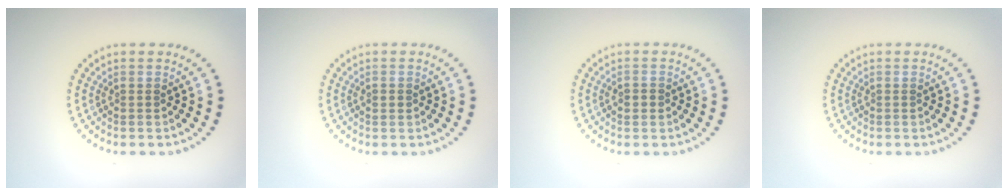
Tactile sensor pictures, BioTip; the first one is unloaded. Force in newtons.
{"total": 1.0, "press": 1.0, "slide": 0.0}
{"total": 1.5, "press": 1.5, "slide": 0.1}
{"total": 0.0}